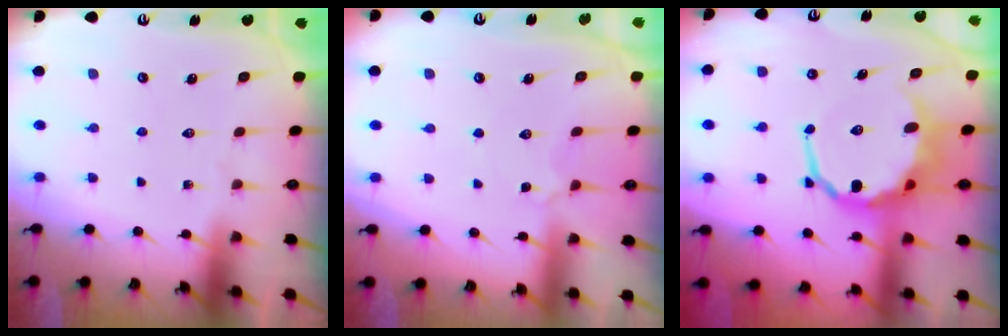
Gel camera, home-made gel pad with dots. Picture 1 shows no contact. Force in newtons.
{"total": 3.8, "press": 3.7, "slide": 0.6}
{"total": 8.2, "press": 7.8, "slide": 2.5}